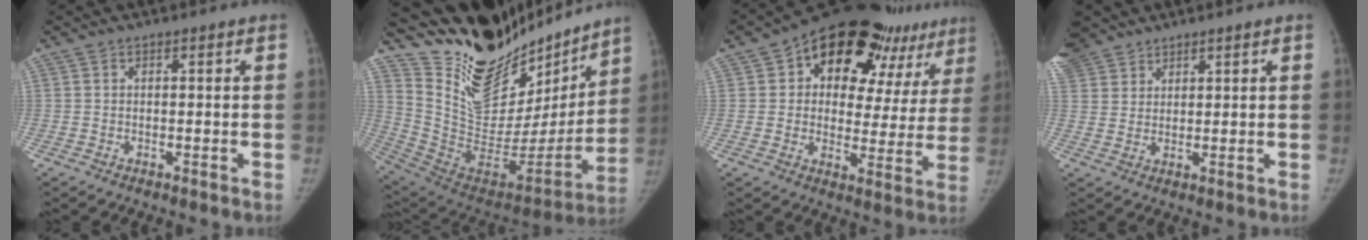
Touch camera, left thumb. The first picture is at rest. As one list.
[{"total": 30.3, "force": [25.1, 12.2, 11.9], "torque": [-0.166, -0.123, 0.403]}, {"total": 24.0, "force": [14.5, 12.2, 14.8], "torque": [-0.151, -0.032, 0.191]}, {"total": 9.6, "force": [6.9, 6.3, 2.2], "torque": [-0.051, 0.006, 0.147]}]